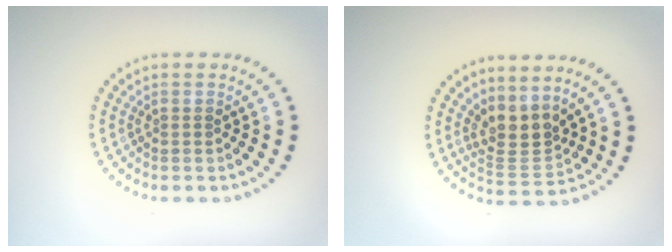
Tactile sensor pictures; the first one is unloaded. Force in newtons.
{"total": 3.2, "press": 2.3, "slide": 2.2}